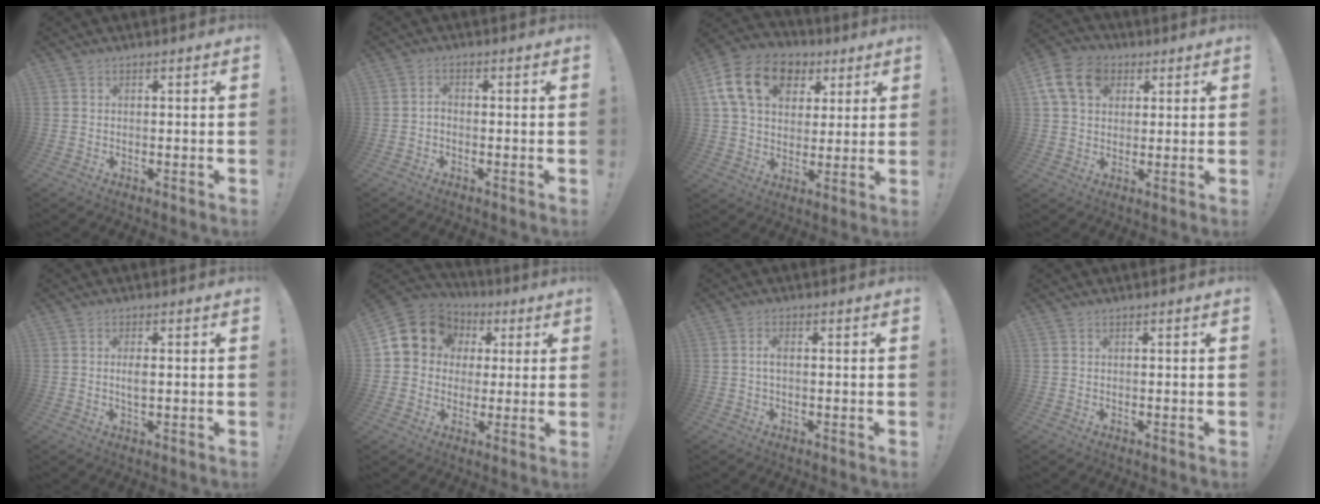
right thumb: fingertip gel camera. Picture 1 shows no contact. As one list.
[{"total": 1.7, "force": [-1.1, 0.7, 1.0], "torque": [-0.023, 0.008, -0.019]}, {"total": 18.1, "force": [7.0, 12.9, 10.6], "torque": [-0.166, -0.015, 0.132]}, {"total": 13.8, "force": [4.9, 10.4, 7.6], "torque": [-0.127, -0.007, 0.097]}, {"total": 2.5, "force": [0.2, 0.9, 2.4], "torque": [-0.038, -0.008, -0.003]}, {"total": 11.6, "force": [3.7, 10.2, 4.2], "torque": [-0.061, -0.014, 0.076]}, {"total": 2.2, "force": [-0.1, 0.8, 2.0], "torque": [-0.038, 0.005, -0.002]}, {"total": 0.0}]